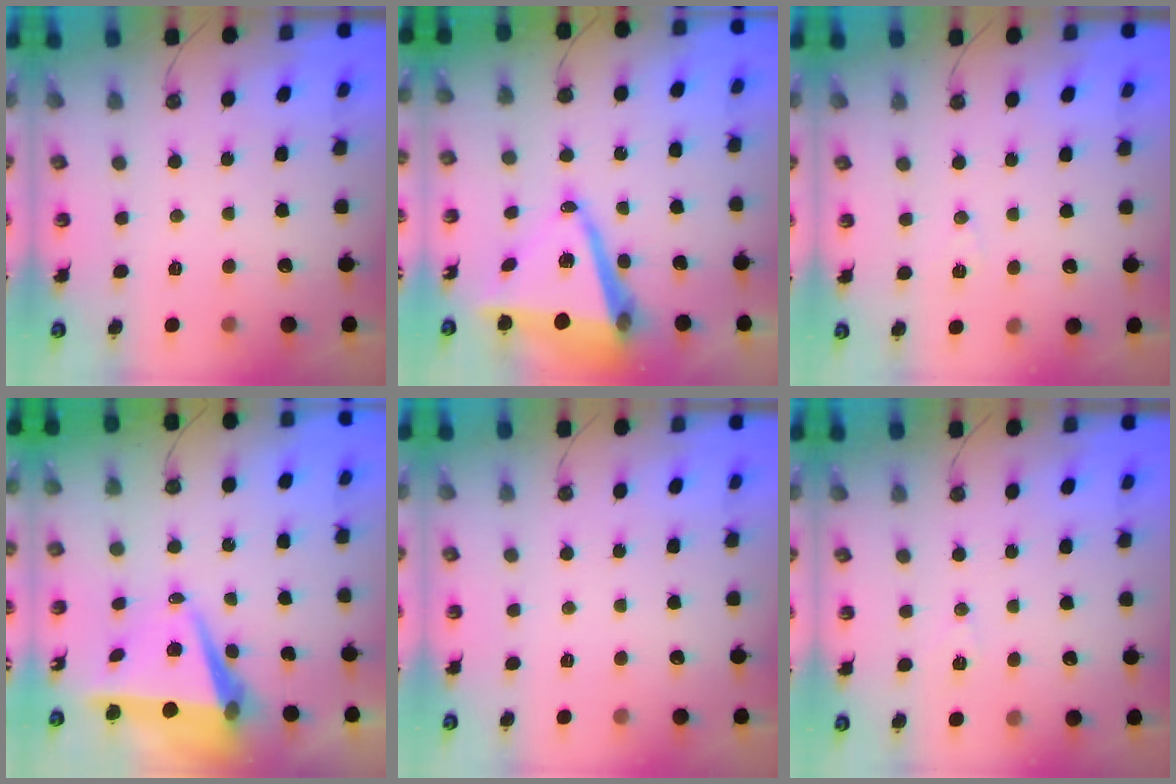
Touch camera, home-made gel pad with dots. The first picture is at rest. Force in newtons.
{"total": 15.5, "press": 15.0, "slide": 4.0}
{"total": 5.6, "press": 4.6, "slide": 3.2}
{"total": 9.5, "press": 8.6, "slide": 4.0}
{"total": 0.0}
{"total": 4.2, "press": 3.8, "slide": 1.8}